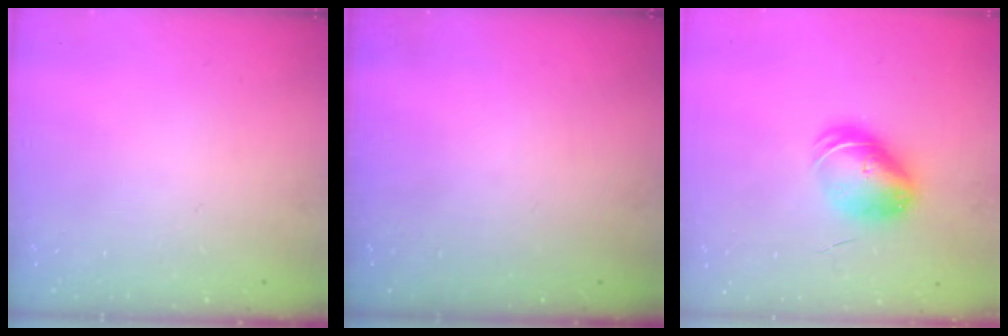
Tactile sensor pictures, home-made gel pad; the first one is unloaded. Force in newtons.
{"total": 0.0}
{"total": 9.1, "press": 8.9, "slide": 1.9}